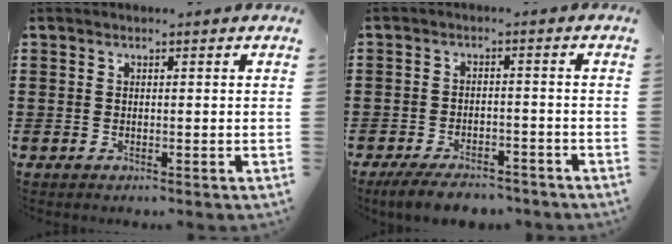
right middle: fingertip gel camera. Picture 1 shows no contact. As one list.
[{"total": 4.5, "force": [-4.1, 0.9, 1.7], "torque": [-0.034, 0.000, -0.079]}]